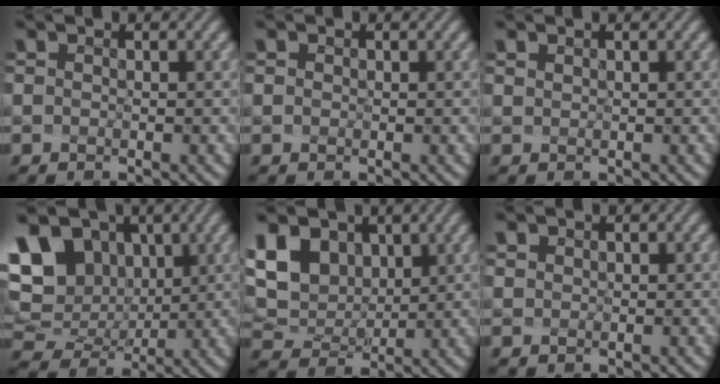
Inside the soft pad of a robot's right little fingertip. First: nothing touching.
{"total": 1.0, "force": [0.4, 0.8, 0.5], "torque": [-0.006, 0.002, 0.006]}
{"total": 0.9, "force": [0.8, 0.4, 0.3], "torque": [-0.021, -0.005, 0.021]}
{"total": 11.5, "force": [3.1, 8.8, 6.7], "torque": [-0.157, 0.007, 0.081]}
{"total": 9.0, "force": [4.0, 6.3, 5.0], "torque": [-0.127, 0.007, 0.100]}
{"total": 1.9, "force": [1.2, 1.4, 0.6], "torque": [-0.024, -0.001, 0.024]}